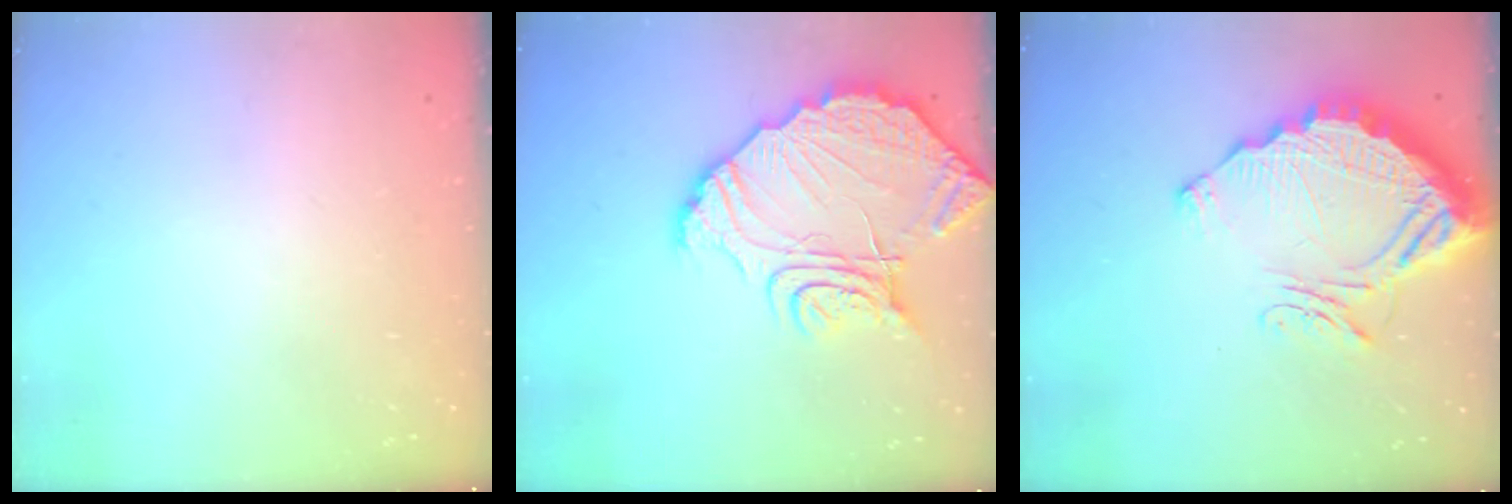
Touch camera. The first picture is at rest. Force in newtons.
{"total": 16.0, "press": 16.0, "slide": 1.3}
{"total": 19.3, "press": 19.2, "slide": 1.5}